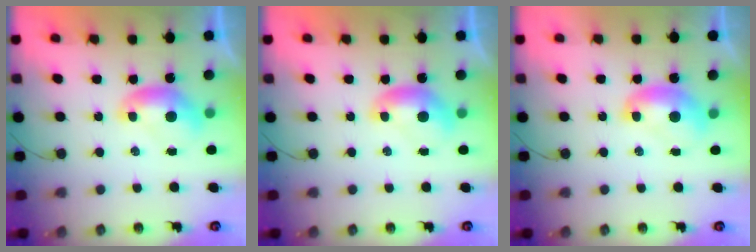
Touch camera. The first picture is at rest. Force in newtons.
{"total": 0.0}
{"total": 2.1, "press": 2.1, "slide": 0.3}